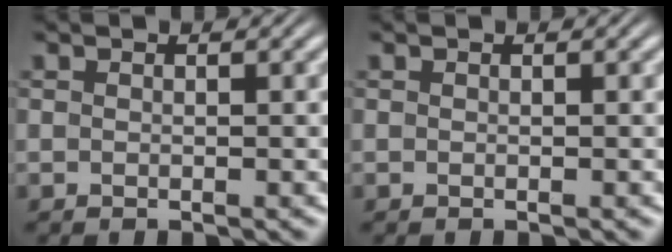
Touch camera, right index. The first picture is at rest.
{"total": 0.0}